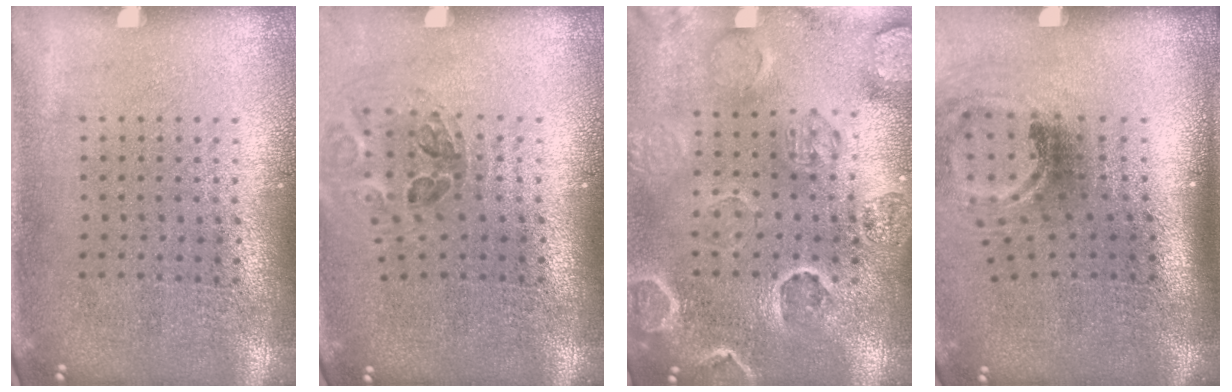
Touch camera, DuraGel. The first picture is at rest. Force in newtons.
{"total": 1.0, "press": 1.0, "slide": 0.3}
{"total": 2.8, "press": 2.7, "slide": 0.8}
{"total": 2.0, "press": 1.3, "slide": 1.5}